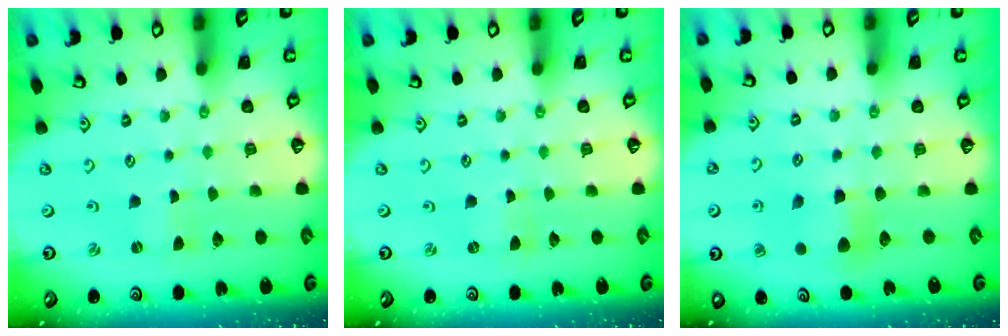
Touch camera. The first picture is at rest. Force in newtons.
{"total": 0.0}
{"total": 5.8, "press": 5.8, "slide": 0.4}